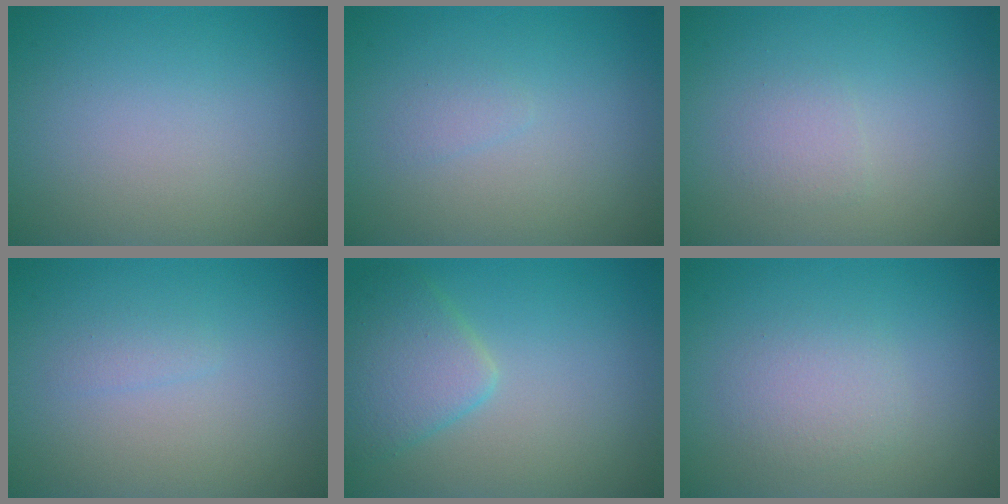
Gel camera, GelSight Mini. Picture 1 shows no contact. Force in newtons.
{"total": 0.7, "press": 0.7, "slide": 0.0}
{"total": 1.2, "press": 1.2, "slide": 0.0}
{"total": 0.7, "press": 0.7, "slide": 0.0}
{"total": 3.9, "press": 3.9, "slide": 0.2}
{"total": 2.0, "press": 2.0, "slide": 0.0}